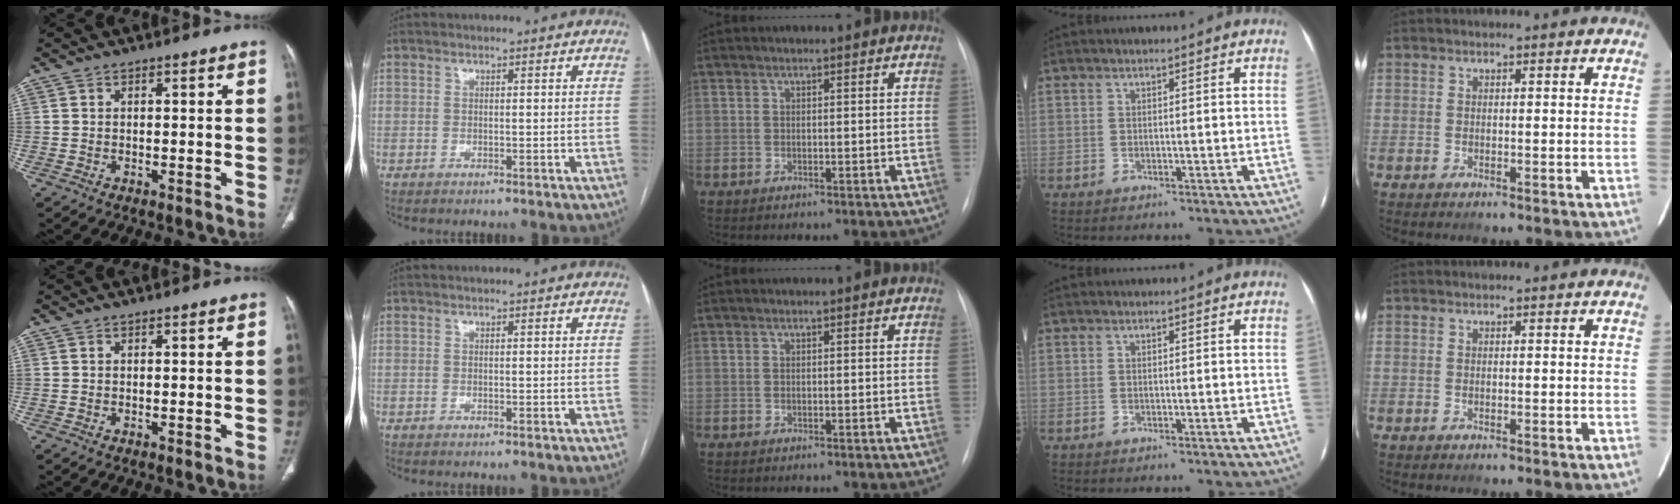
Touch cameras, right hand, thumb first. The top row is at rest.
{}